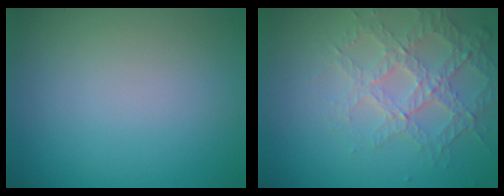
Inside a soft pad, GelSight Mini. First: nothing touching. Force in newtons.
{"total": 3.6, "press": 3.4, "slide": 1.4}